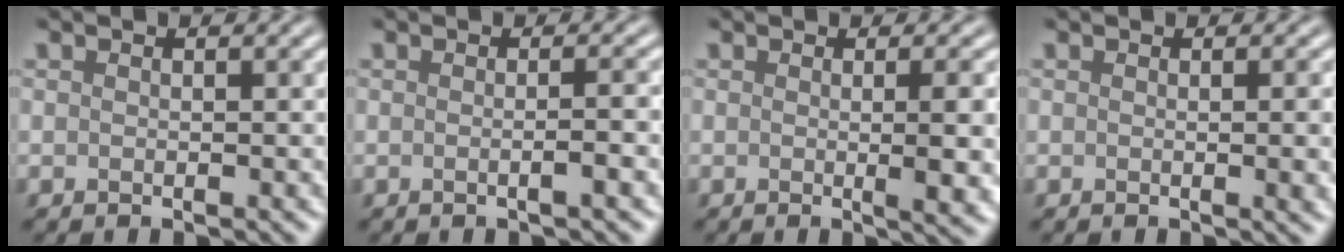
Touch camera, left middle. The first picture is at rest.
{"total": 2.2, "force": [-0.2, 0.7, 2.1], "torque": [-0.017, 0.000, -0.007]}
{"total": 4.9, "force": [-0.1, 1.4, 4.7], "torque": [-0.053, 0.002, 0.002]}
{"total": 3.6, "force": [0.0, 1.5, 3.3], "torque": [-0.016, 0.009, -0.002]}